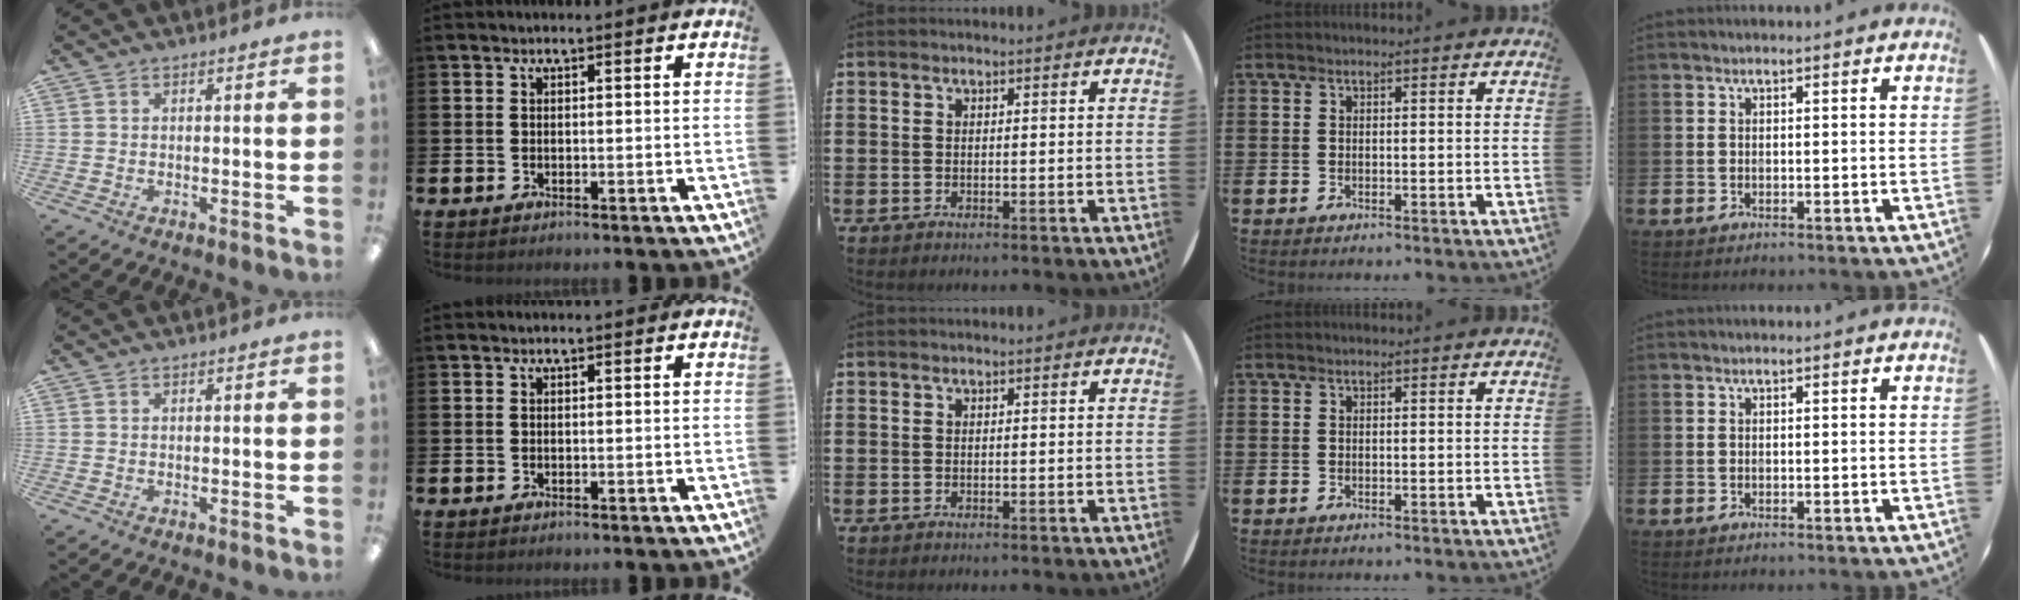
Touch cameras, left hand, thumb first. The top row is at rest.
{}